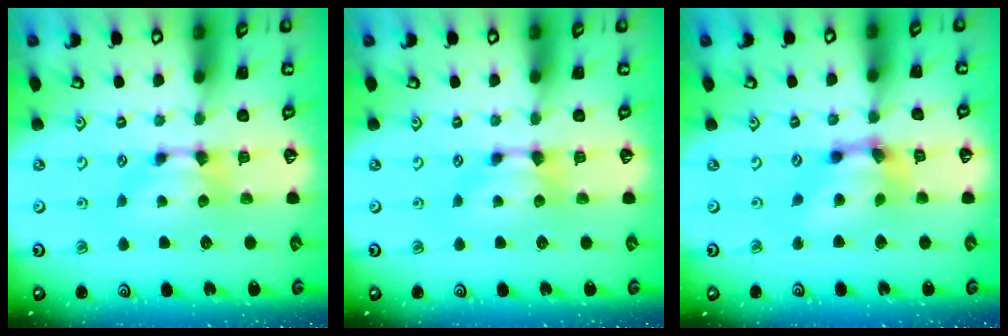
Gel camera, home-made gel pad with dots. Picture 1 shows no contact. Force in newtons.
{"total": 0.0}
{"total": 5.7, "press": 5.3, "slide": 2.2}